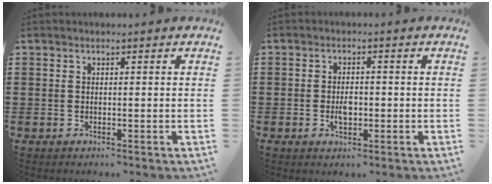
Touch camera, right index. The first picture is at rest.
{"total": 2.7, "force": [-0.5, 1.4, 2.2], "torque": [-0.033, -0.002, -0.010]}